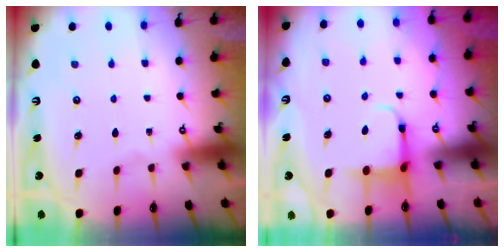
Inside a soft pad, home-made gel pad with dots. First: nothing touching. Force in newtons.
{"total": 4.2, "press": 4.1, "slide": 1.0}